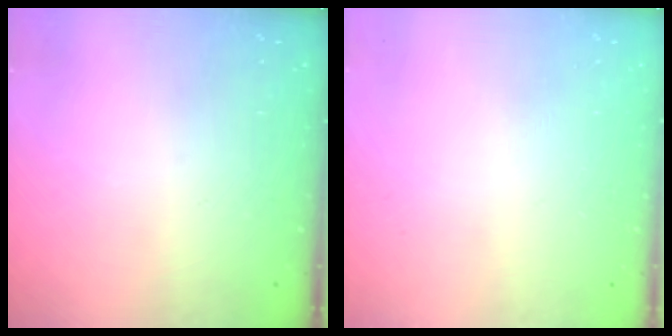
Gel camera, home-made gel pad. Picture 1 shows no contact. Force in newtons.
{"total": 0.0}